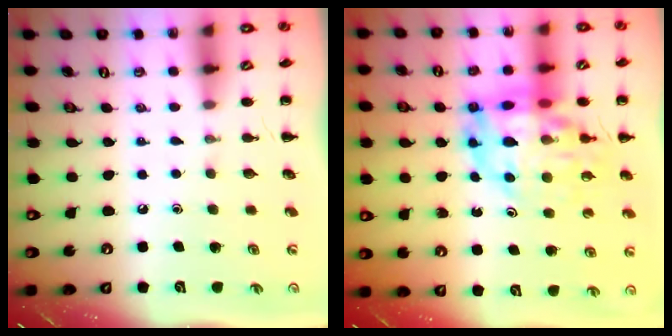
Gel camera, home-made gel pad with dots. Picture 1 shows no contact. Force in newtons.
{"total": 19.0, "press": 18.4, "slide": 4.7}